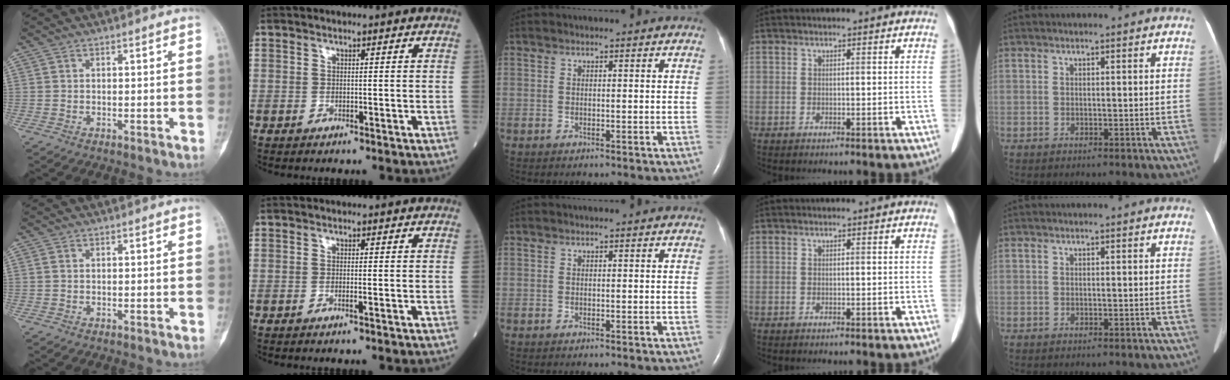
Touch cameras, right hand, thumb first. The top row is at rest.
{"thumb": {"total": 0.6, "force": [0.2, 0.4, 0.4], "torque": [-0.011, 0.003, 0.006]}, "index": {"total": 0.7, "force": [-0.2, -0.1, 0.6], "torque": [-0.011, -0.001, -0.005]}}